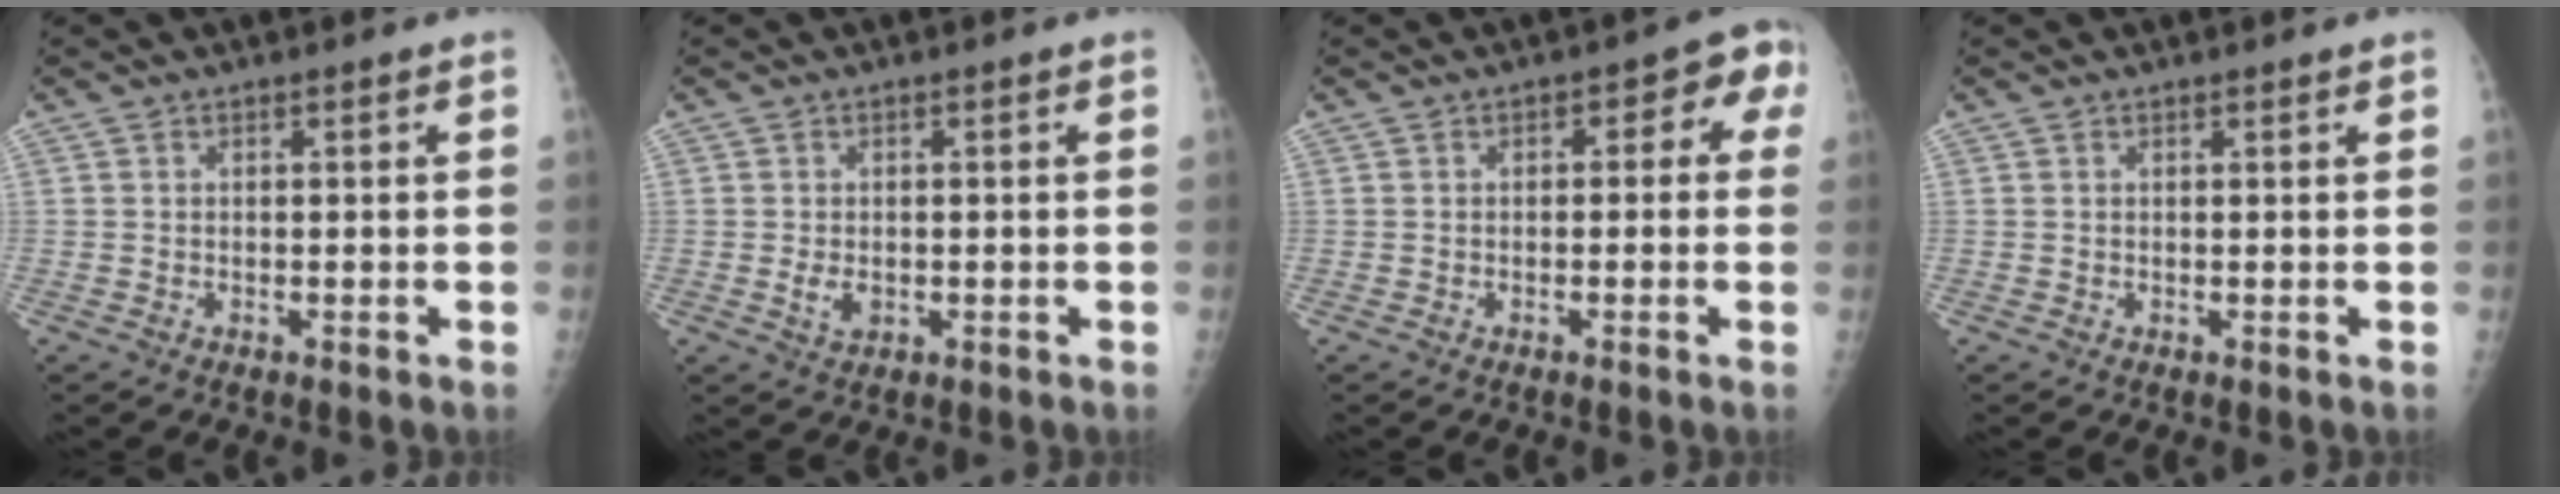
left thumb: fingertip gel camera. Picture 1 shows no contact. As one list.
[{"total": 2.5, "force": [-0.6, 1.7, 1.8], "torque": [-0.029, -0.003, -0.007]}, {"total": 5.3, "force": [0.4, 2.9, 4.4], "torque": [-0.022, 0.025, -0.006]}, {"total": 0.5, "force": [0.4, 0.1, 0.4], "torque": [-0.005, -0.001, 0.005]}]